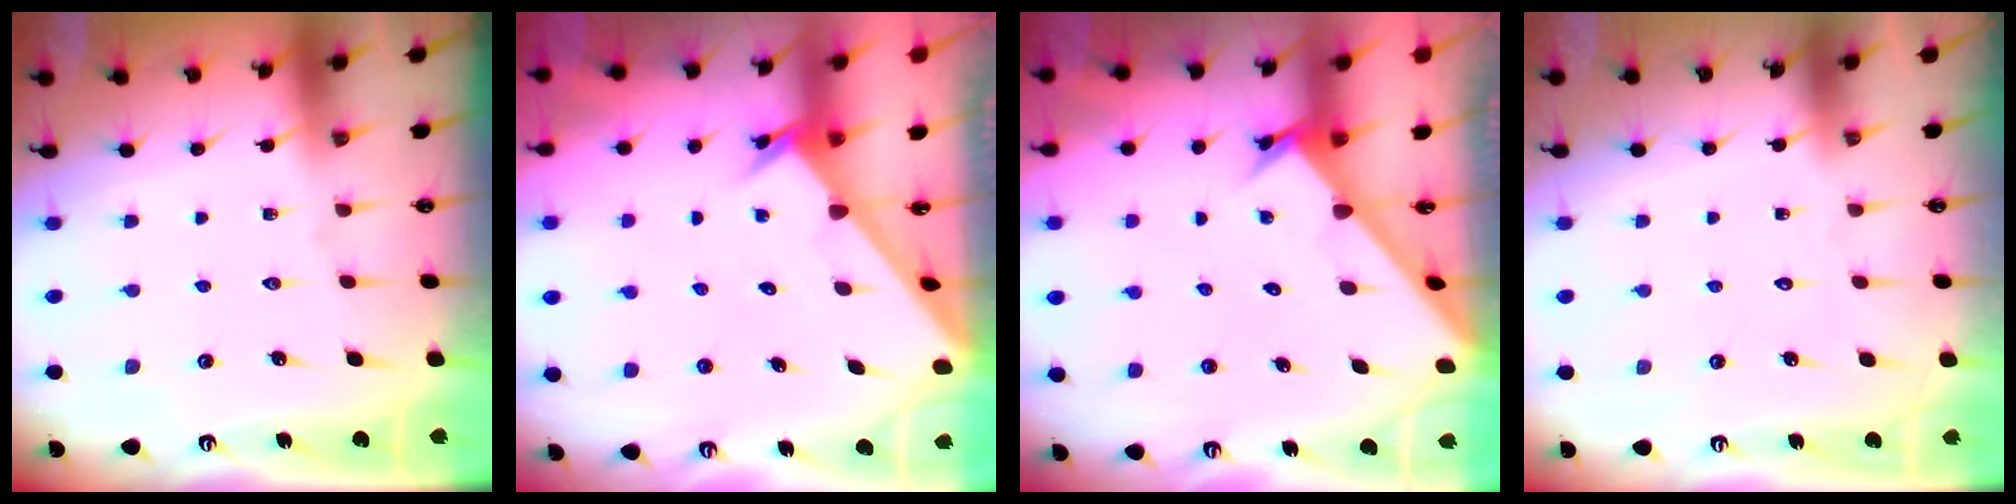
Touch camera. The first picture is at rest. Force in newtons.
{"total": 2.4, "press": 2.4, "slide": 0.2}
{"total": 2.6, "press": 2.6, "slide": 0.2}
{"total": 1.7, "press": 1.7, "slide": 0.1}